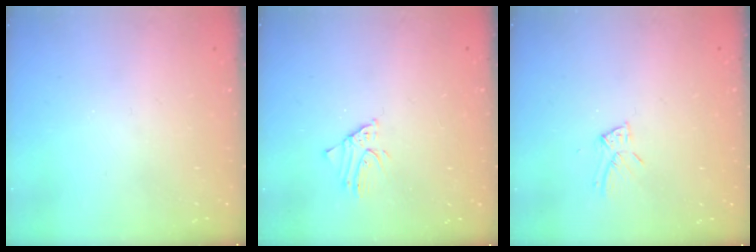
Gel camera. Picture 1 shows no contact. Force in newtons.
{"total": 1.9, "press": 1.9, "slide": 0.1}
{"total": 7.2, "press": 7.2, "slide": 0.6}